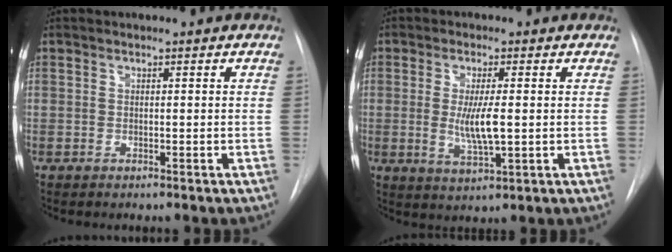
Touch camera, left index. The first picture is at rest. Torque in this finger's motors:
{"motor_torque": [0.27, 0.00, 0.18, 0.09]}